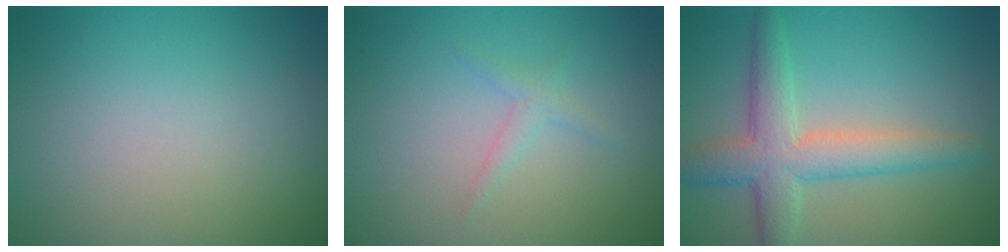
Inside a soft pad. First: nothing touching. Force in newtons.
{"total": 1.1, "press": 1.1, "slide": 0.0}
{"total": 5.0, "press": 5.0, "slide": 0.2}